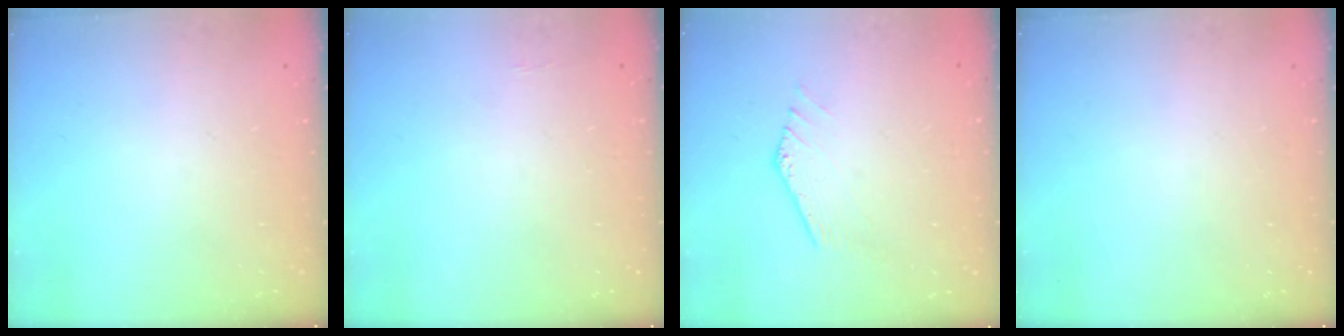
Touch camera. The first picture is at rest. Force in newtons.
{"total": 3.5, "press": 3.5, "slide": 0.6}
{"total": 0.5, "press": 0.4, "slide": 0.3}
{"total": 0.0}